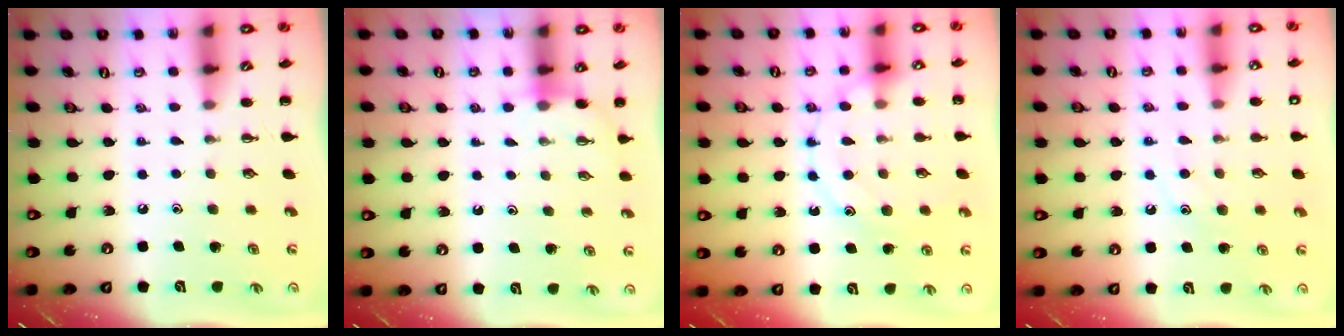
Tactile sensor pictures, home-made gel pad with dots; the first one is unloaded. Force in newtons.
{"total": 2.6, "press": 2.5, "slide": 0.9}
{"total": 13.7, "press": 13.7, "slide": 0.4}
{"total": 8.6, "press": 8.5, "slide": 1.3}